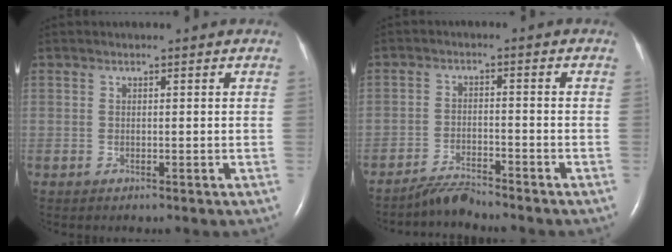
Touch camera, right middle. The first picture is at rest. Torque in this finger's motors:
{"motor_torque": [-0.10, -0.05, -0.05, -0.01]}